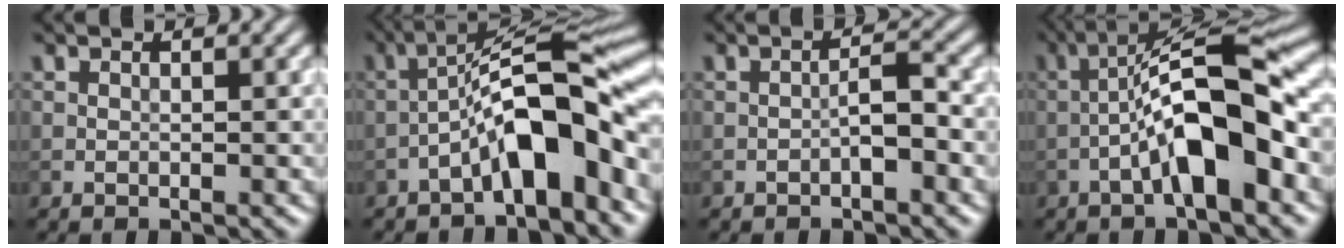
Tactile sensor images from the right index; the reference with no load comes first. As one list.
[{"total": 9.4, "force": [-3.5, 2.4, 8.3], "torque": [-0.129, 0.029, -0.065]}, {"total": 1.9, "force": [-0.8, 0.3, 1.7], "torque": [-0.030, 0.009, -0.015]}, {"total": 9.9, "force": [-2.8, 2.5, 9.2], "torque": [-0.150, 0.028, -0.052]}]